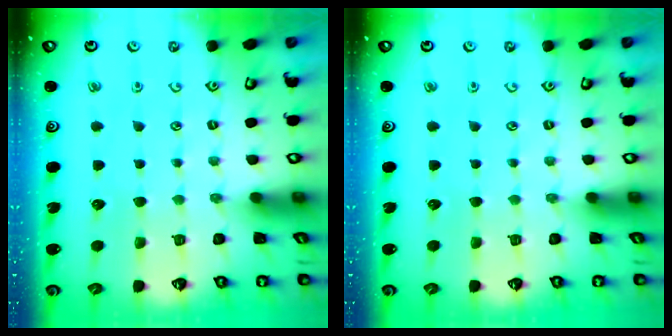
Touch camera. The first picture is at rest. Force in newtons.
{"total": 0.0}